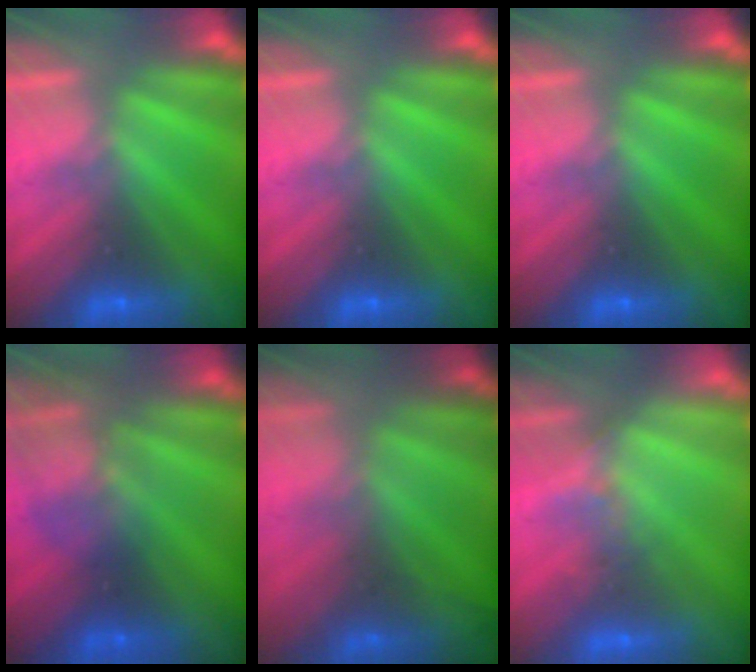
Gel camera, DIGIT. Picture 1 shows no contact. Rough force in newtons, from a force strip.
{"total": 0.0}
{"total": 0.0}
{"total": 2.1}
{"total": 7.8}
{"total": 2.6}